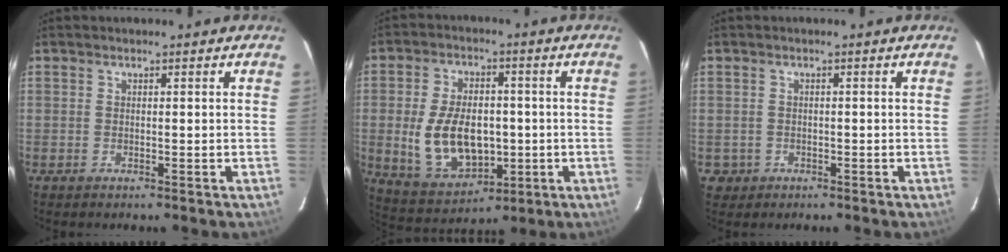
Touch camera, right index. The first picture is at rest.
{"total": 14.0, "force": [-1.5, 8.9, 10.7], "torque": [-0.223, -0.006, -0.004]}
{"total": 2.7, "force": [-0.7, 2.6, 0.3], "torque": [-0.011, 0.003, -0.004]}